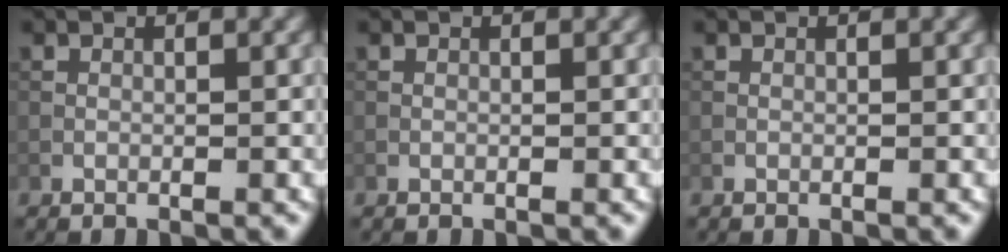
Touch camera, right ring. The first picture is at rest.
{"total": 0.0}
{"total": 0.0}